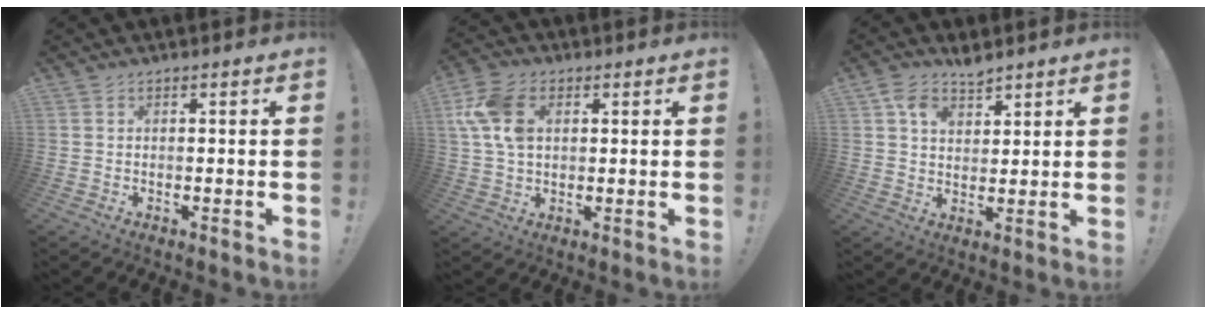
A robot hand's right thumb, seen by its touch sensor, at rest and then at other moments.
{"total": 12.0, "force": [3.2, 8.0, 8.4], "torque": [-0.173, 0.007, 0.064]}
{"total": 6.4, "force": [4.3, 3.9, 2.7], "torque": [-0.044, -0.021, 0.081]}